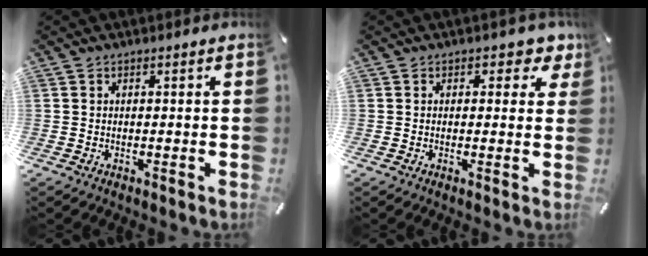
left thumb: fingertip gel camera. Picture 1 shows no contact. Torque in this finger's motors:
{"motor_torque": [0.10, -0.02, 0.04, 0.05, 0.05]}